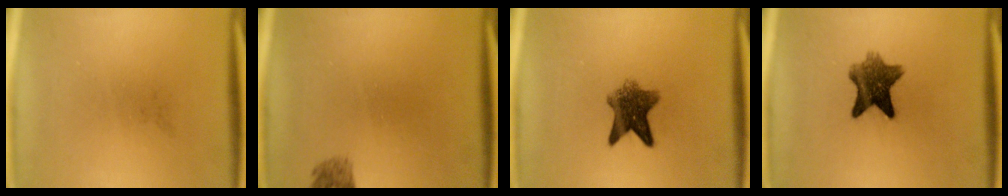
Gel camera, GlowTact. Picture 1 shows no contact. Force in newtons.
{"total": 1.4}
{"total": 7.0}
{"total": 7.8}